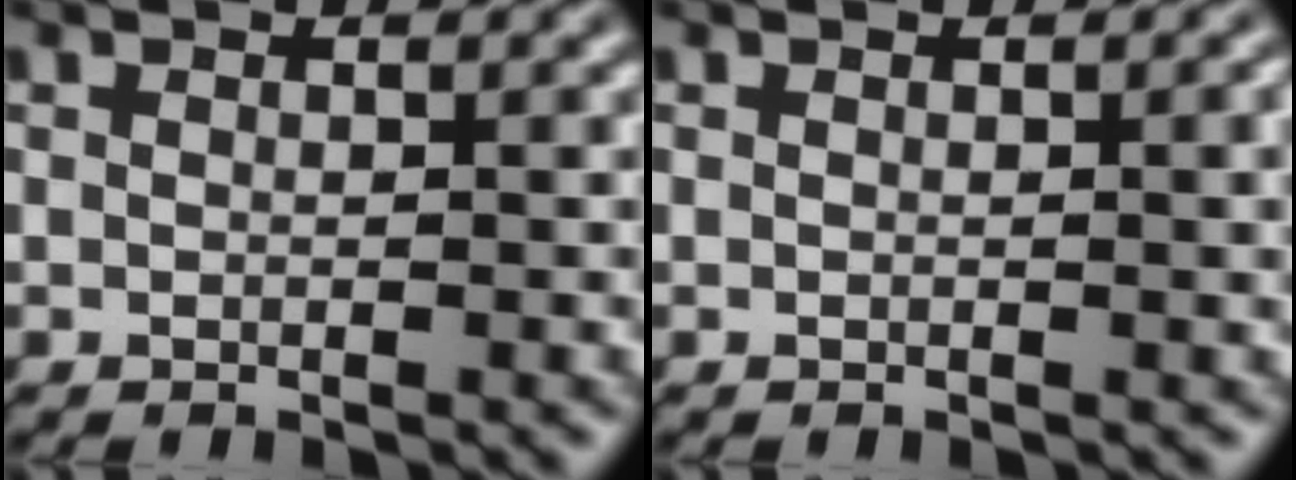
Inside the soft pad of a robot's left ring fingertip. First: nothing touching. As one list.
[{"total": 1.8, "force": [0.1, 0.5, 1.7], "torque": [-0.018, 0.002, 0.000]}]